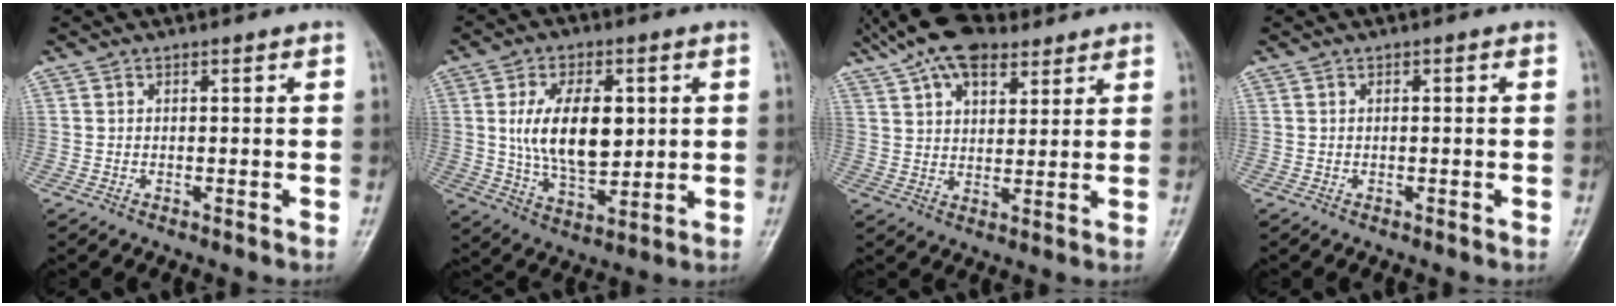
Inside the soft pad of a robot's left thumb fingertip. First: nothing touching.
{"total": 13.8, "force": [2.0, 7.9, 11.1], "torque": [-0.171, -0.014, 0.041]}
{"total": 14.4, "force": [9.6, 7.2, 7.8], "torque": [-0.122, 0.004, 0.166]}
{"total": 0.6, "force": [0.0, 0.1, 0.6], "torque": [-0.012, 0.000, 0.002]}